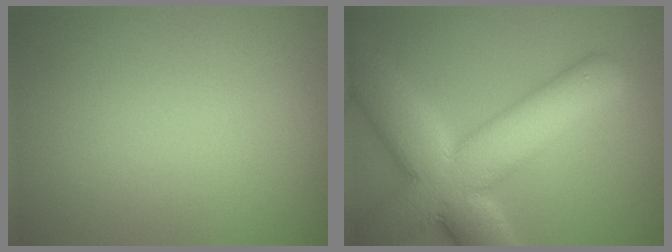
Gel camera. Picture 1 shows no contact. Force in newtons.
{"total": 12.8, "press": 12.8, "slide": 1.0}